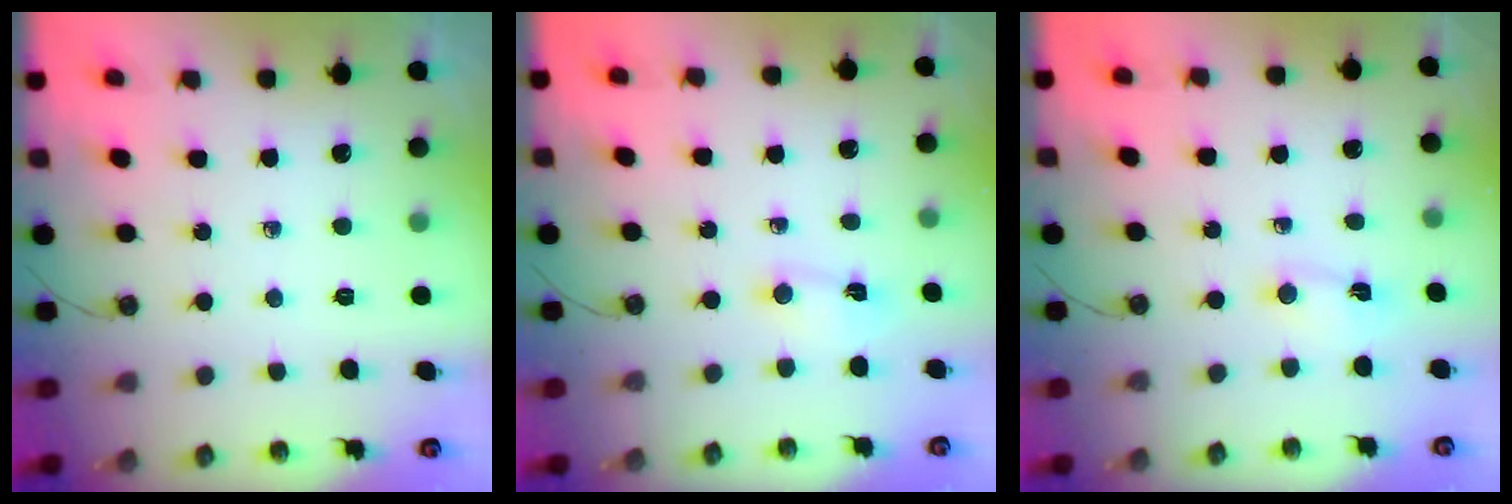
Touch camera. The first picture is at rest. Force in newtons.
{"total": 2.8, "press": 1.9, "slide": 2.1}
{"total": 1.1, "press": 1.0, "slide": 0.6}